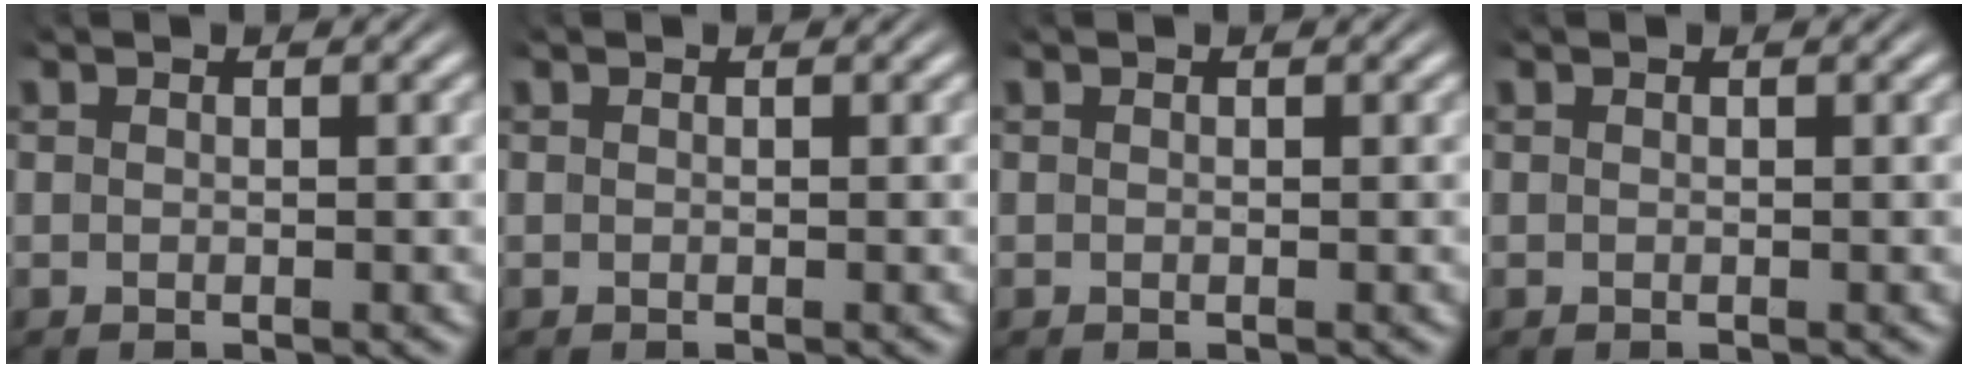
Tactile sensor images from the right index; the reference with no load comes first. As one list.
[{"total": 0.0}, {"total": 0.0}, {"total": 0.0}]